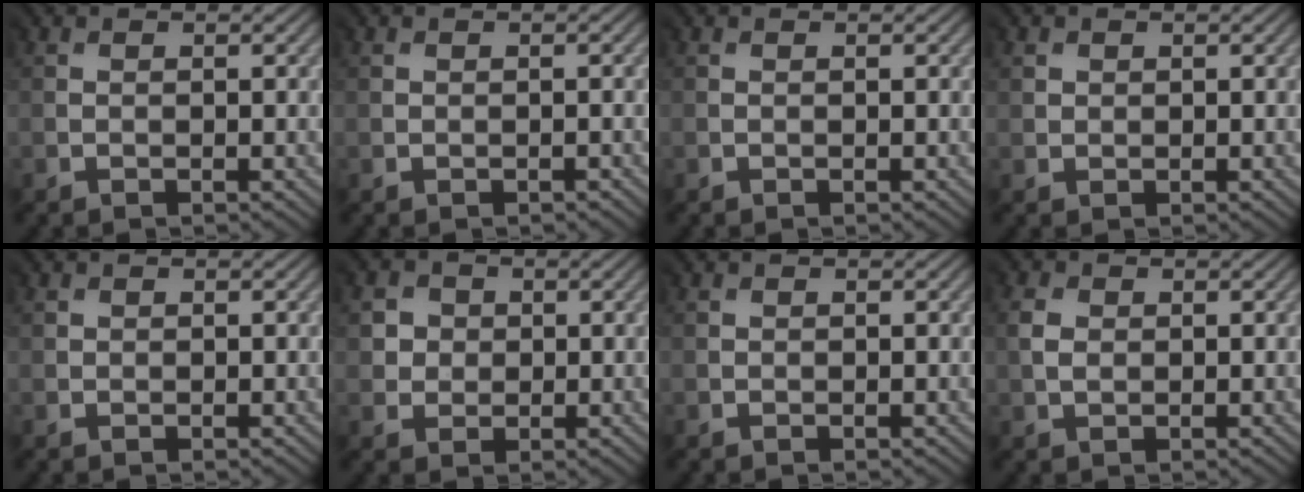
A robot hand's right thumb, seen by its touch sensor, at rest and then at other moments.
{"total": 1.1, "force": [-0.2, -0.4, -0.9], "torque": [0.020, 0.001, -0.003]}
{"total": 0.0}
{"total": 1.5, "force": [1.0, 1.0, -0.3], "torque": [0.008, -0.003, 0.021]}
{"total": 0.8, "force": [0.6, 0.6, -0.2], "torque": [0.009, -0.001, 0.012]}
{"total": 3.2, "force": [1.0, 3.1, -0.4], "torque": [-0.019, 0.000, 0.011]}
{"total": 0.6, "force": [0.4, 0.4, -0.2], "torque": [0.009, 0.000, 0.007]}
{"total": 2.1, "force": [0.6, 1.9, 0.6], "torque": [-0.017, 0.000, 0.010]}